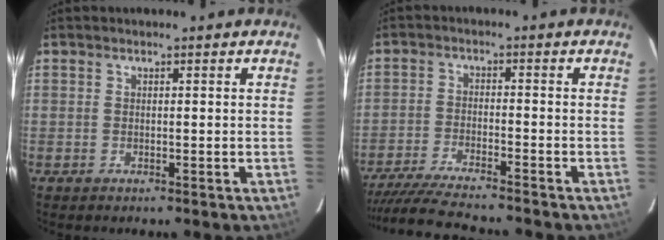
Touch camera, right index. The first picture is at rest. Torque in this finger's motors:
{"motor_torque": [1.11, -1.04, 0.40, 0.11]}